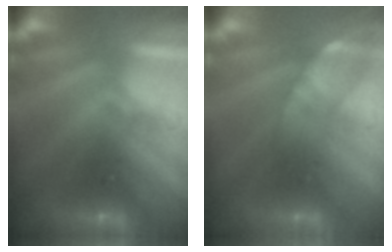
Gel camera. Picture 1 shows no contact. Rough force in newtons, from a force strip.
{"total": 2.6}